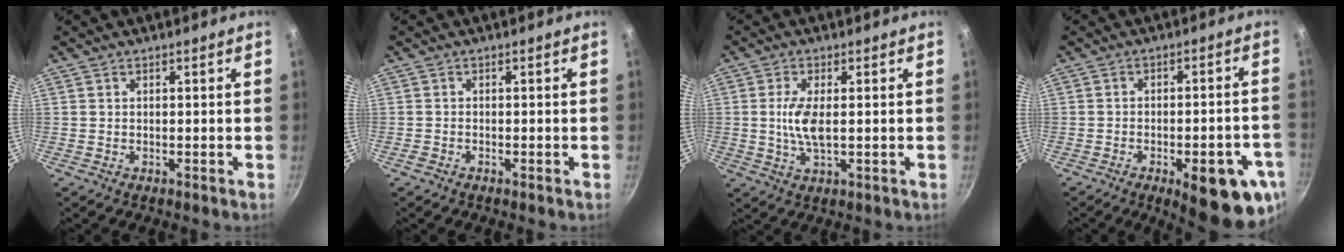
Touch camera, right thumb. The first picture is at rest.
{"total": 0.7, "force": [-0.6, 0.3, 0.3], "torque": [-0.017, 0.007, -0.014]}
{"total": 5.8, "force": [0.2, 2.1, 5.4], "torque": [-0.119, -0.002, 0.004]}
{"total": 16.0, "force": [-6.5, 5.8, 13.4], "torque": [-0.135, 0.014, -0.076]}